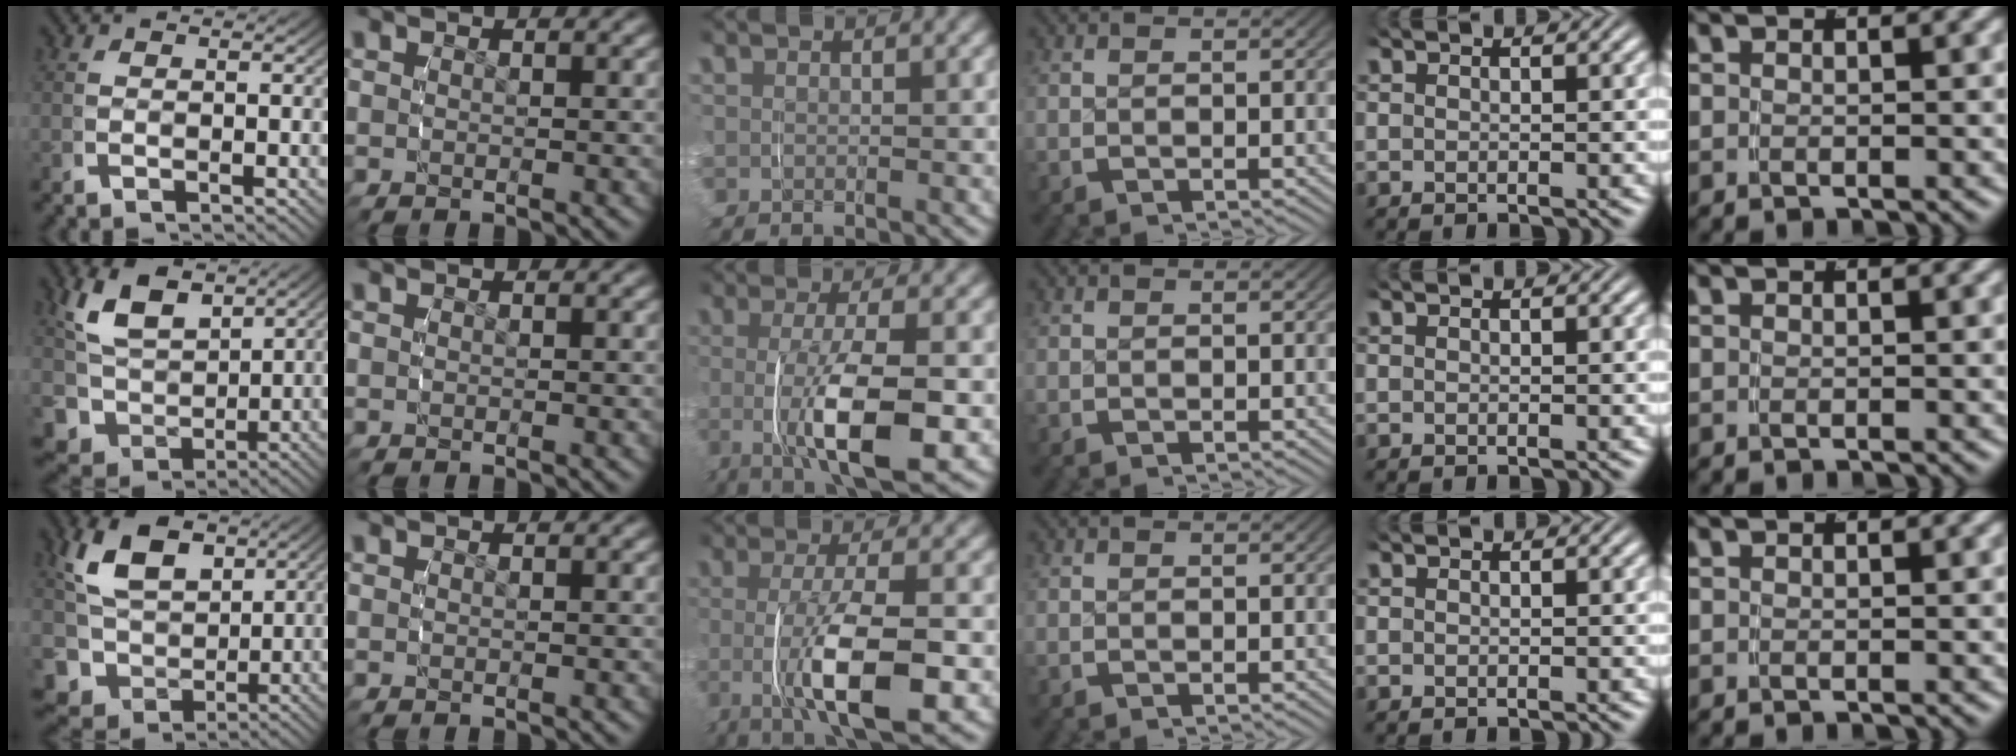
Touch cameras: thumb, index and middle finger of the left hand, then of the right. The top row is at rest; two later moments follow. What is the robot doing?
{"motion": "grasp_and_lifting", "object": "ribbon"}